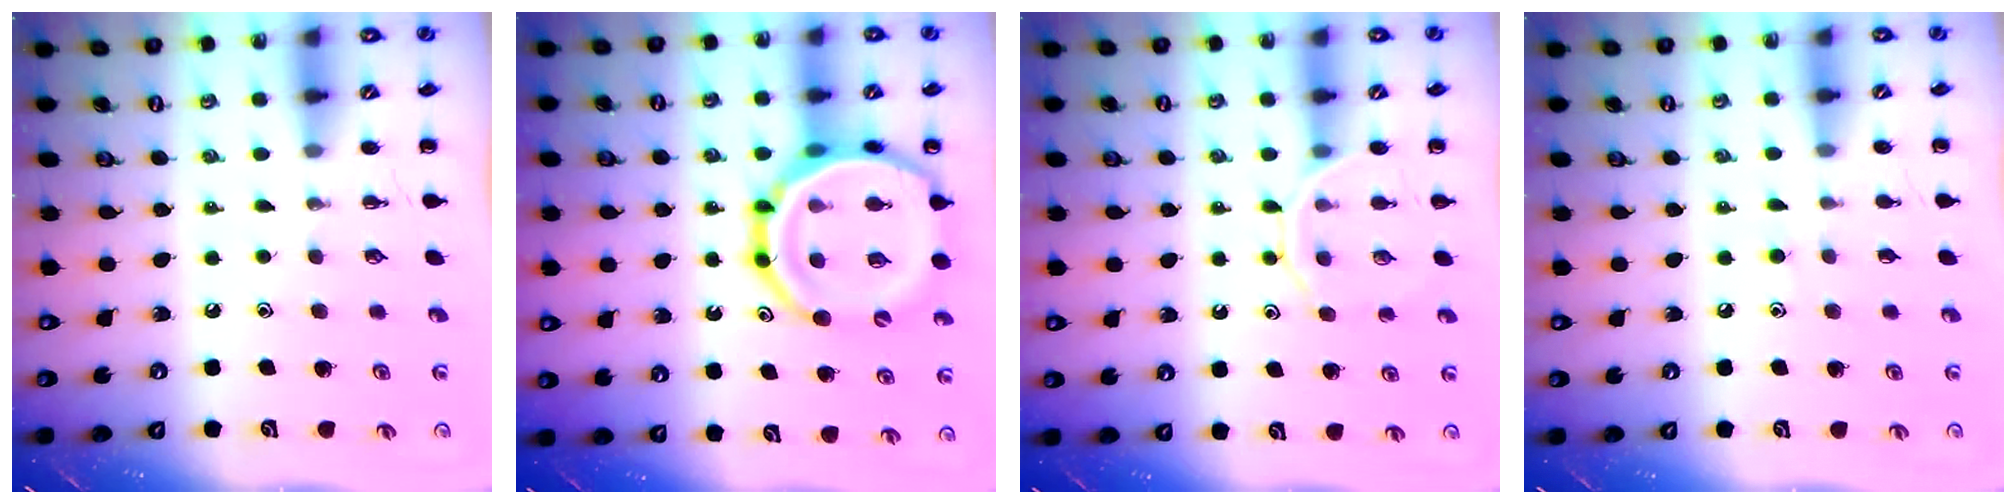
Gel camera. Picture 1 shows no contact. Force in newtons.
{"total": 22.2, "press": 21.9, "slide": 4.0}
{"total": 10.8, "press": 10.8, "slide": 1.3}
{"total": 5.7, "press": 5.4, "slide": 1.9}